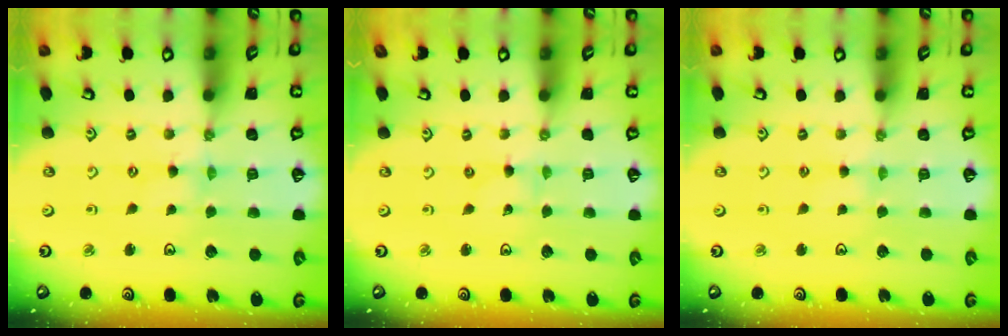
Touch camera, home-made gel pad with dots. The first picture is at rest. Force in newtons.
{"total": 0.0}
{"total": 2.1, "press": 2.1, "slide": 0.2}